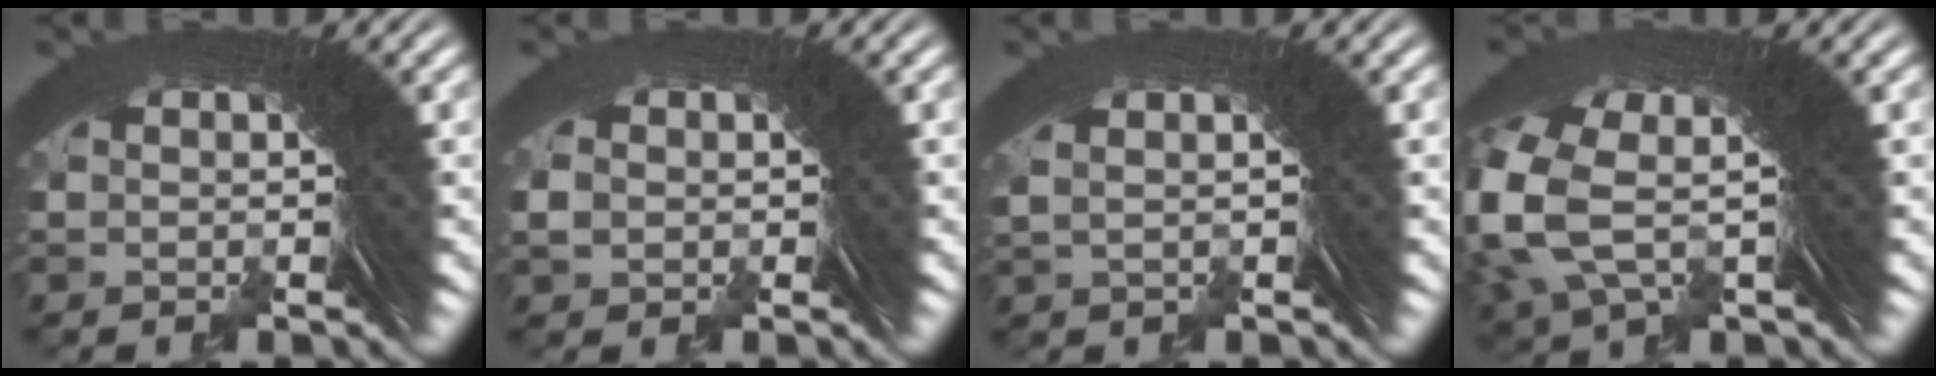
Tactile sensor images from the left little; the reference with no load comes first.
{"total": 0.9, "force": [-0.3, 0.7, -0.4], "torque": [0.018, 0.010, -0.009]}
{"total": 1.3, "force": [0.7, -0.2, 1.1], "torque": [-0.017, 0.003, 0.017]}
{"total": 8.4, "force": [2.2, 5.3, 6.1], "torque": [-0.148, -0.005, 0.035]}